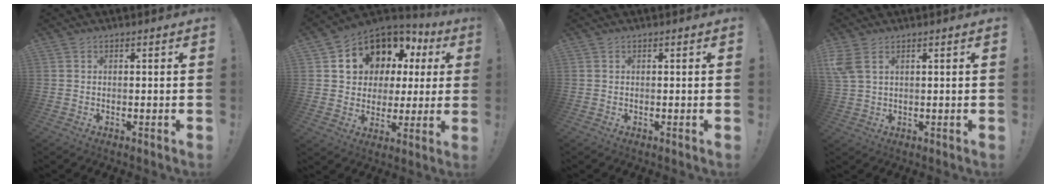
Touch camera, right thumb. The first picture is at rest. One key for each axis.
{"total": 11.7, "fx": 6.6, "fy": 8.7, "fz": 4.1, "tx": -0.065, "ty": -0.055, "tz": 0.136}
{"total": 0.0}
{"total": 5.3, "fx": 2.5, "fy": 2.6, "fz": 3.9, "tx": -0.077, "ty": -0.006, "tz": 0.049}